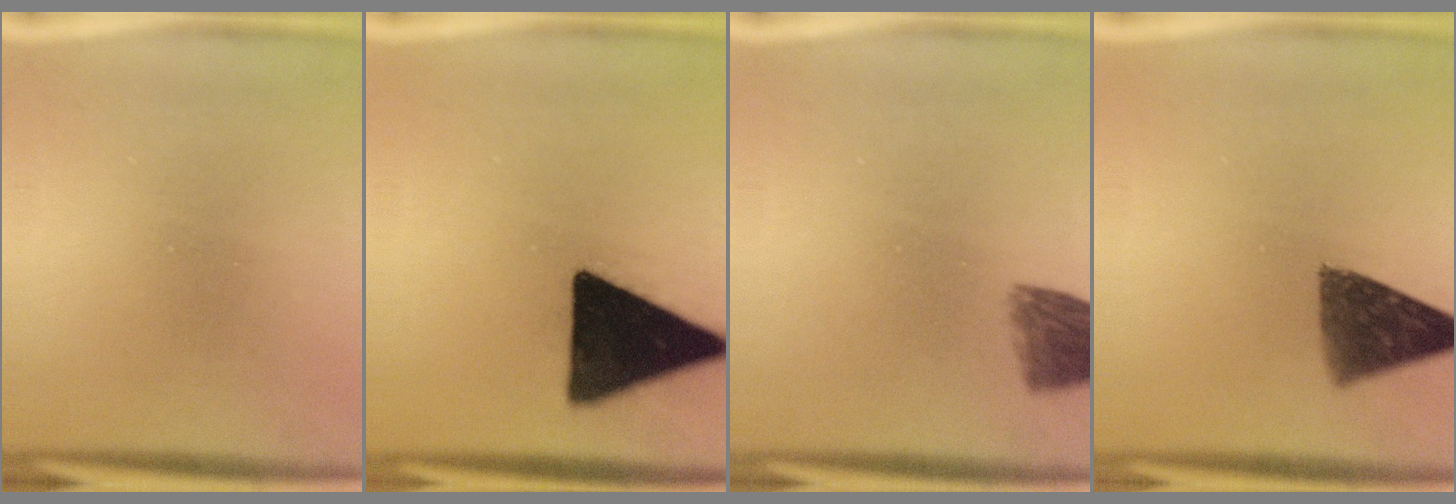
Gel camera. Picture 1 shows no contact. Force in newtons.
{"total": 18.8}
{"total": 6.0}
{"total": 9.6}